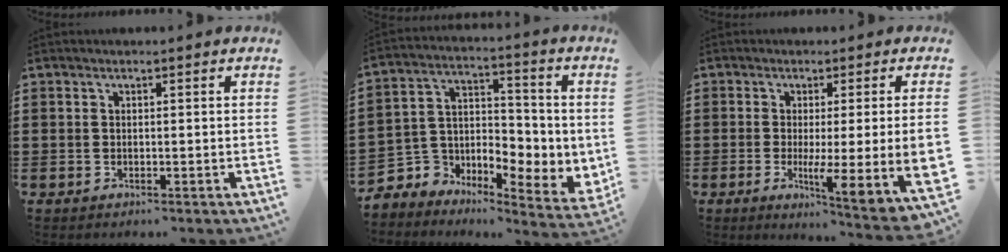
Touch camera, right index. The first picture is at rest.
{"total": 5.0, "force": [-1.7, 4.6, 1.0], "torque": [-0.049, -0.018, -0.031]}
{"total": 8.0, "force": [-0.4, 0.7, 8.0], "torque": [-0.130, -0.027, -0.008]}